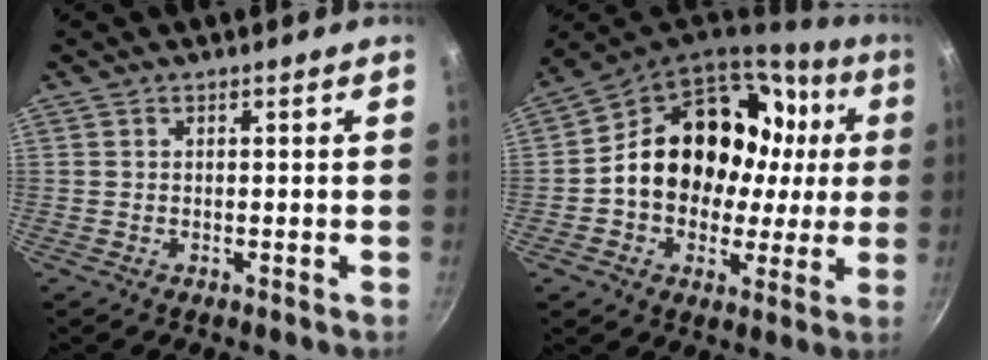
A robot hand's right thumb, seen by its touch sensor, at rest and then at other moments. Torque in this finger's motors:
{"motor_torque": [1.10, 3.91, 1.37, -0.62, 0.52]}